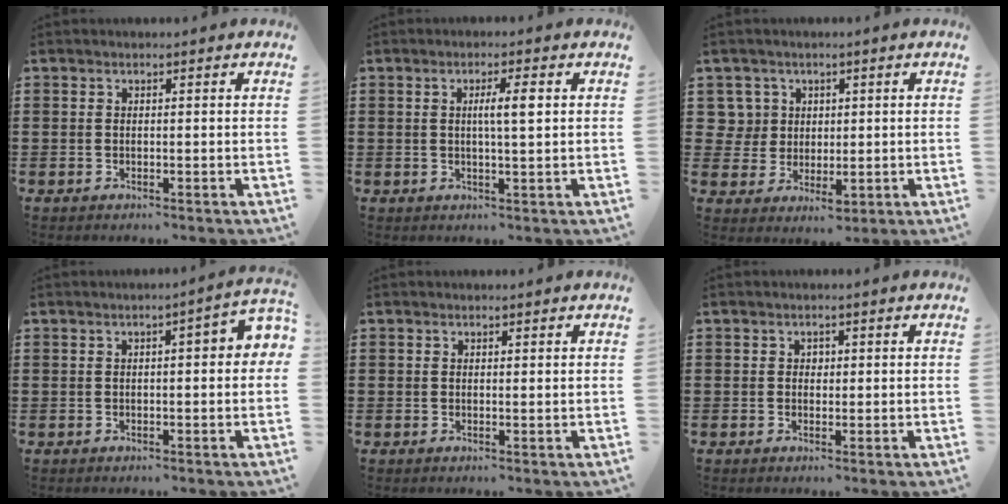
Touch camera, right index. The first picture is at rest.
{"total": 3.8, "force": [0.7, 0.4, 3.7], "torque": [-0.071, 0.003, 0.007]}
{"total": 4.6, "force": [1.5, 4.2, 0.6], "torque": [-0.034, 0.015, 0.028]}
{"total": 2.7, "force": [-0.1, 0.4, 2.7], "torque": [-0.038, -0.001, -0.005]}
{"total": 0.0}
{"total": 0.9, "force": [0.2, 0.8, 0.4], "torque": [-0.008, 0.005, 0.003]}